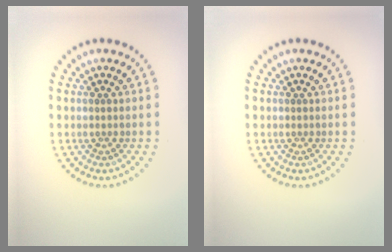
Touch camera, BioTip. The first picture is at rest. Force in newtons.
{"total": 0.0}